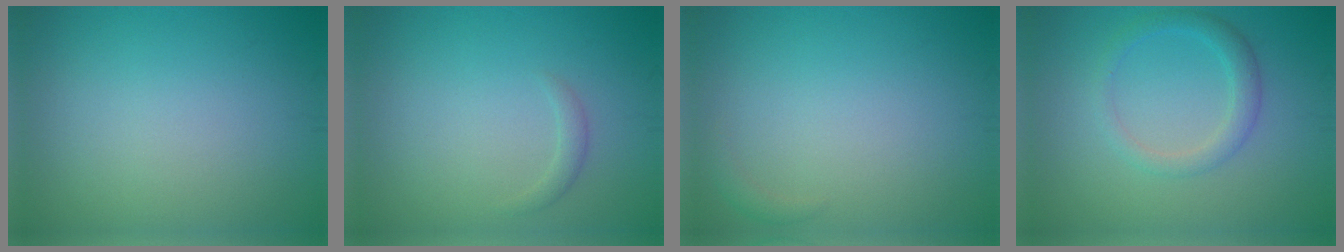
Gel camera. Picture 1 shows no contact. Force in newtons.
{"total": 0.9, "press": 0.9, "slide": 0.1}
{"total": 0.9, "press": 0.9, "slide": 0.1}
{"total": 2.3, "press": 2.3, "slide": 0.0}